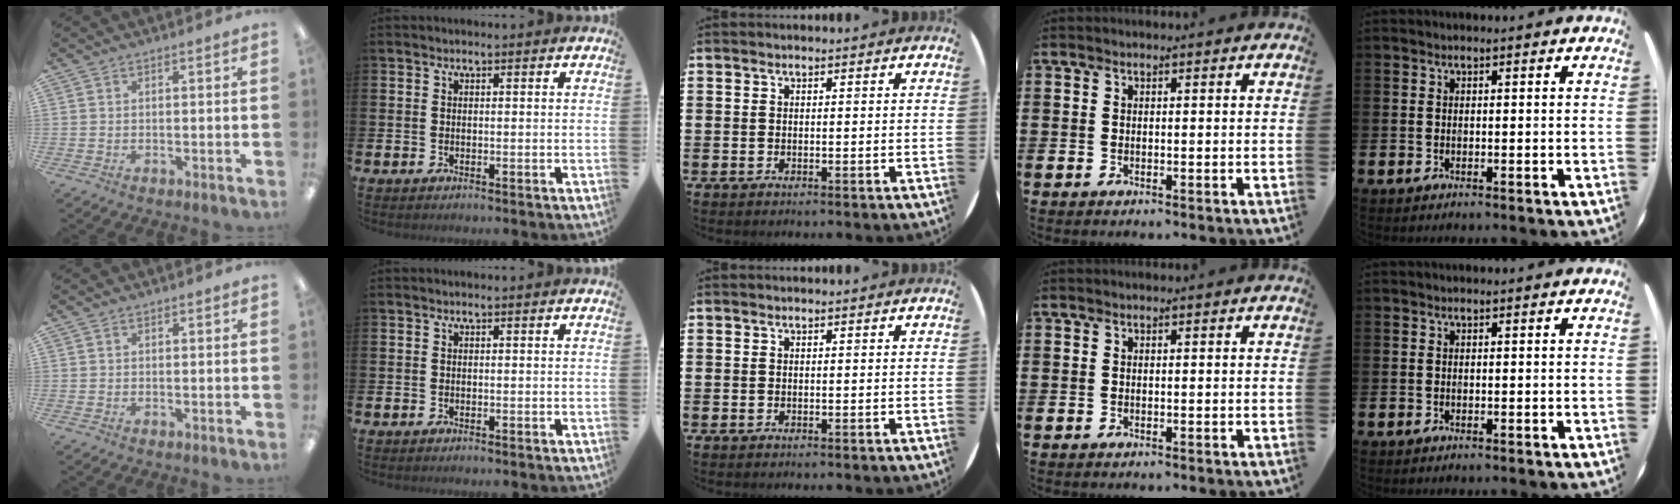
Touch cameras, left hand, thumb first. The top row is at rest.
{}